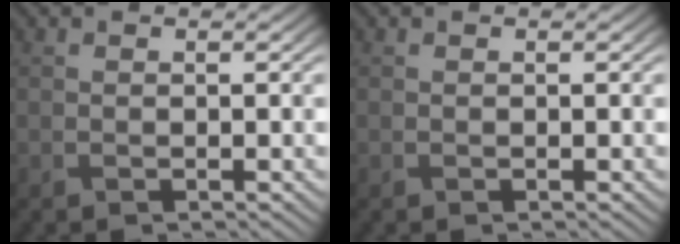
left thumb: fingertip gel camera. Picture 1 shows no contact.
{"total": 0.0}